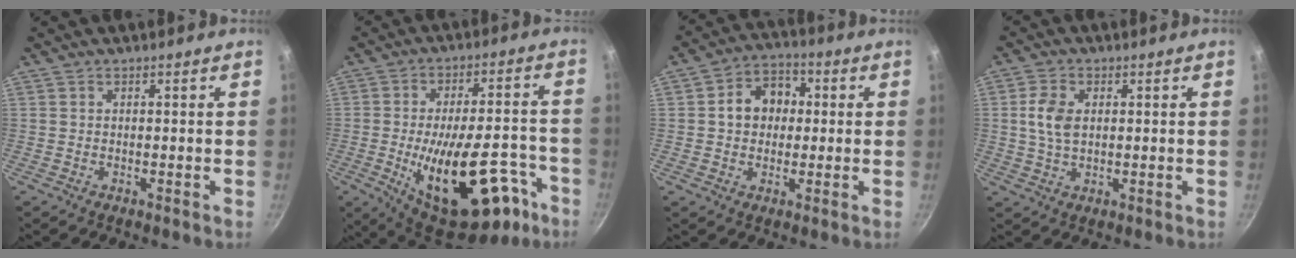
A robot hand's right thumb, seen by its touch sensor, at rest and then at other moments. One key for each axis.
{"total": 25.2, "fx": -10.1, "fy": 11.6, "fz": 19.9, "tx": -0.250, "ty": 0.037, "tz": -0.129}
{"total": 9.0, "fx": 0.9, "fy": 7.3, "fz": 5.2, "tx": -0.043, "ty": 0.018, "tz": 0.001}
{"total": 5.7, "fx": 0.9, "fy": 3.7, "fz": 4.3, "tx": -0.077, "ty": 0.002, "tz": 0.016}